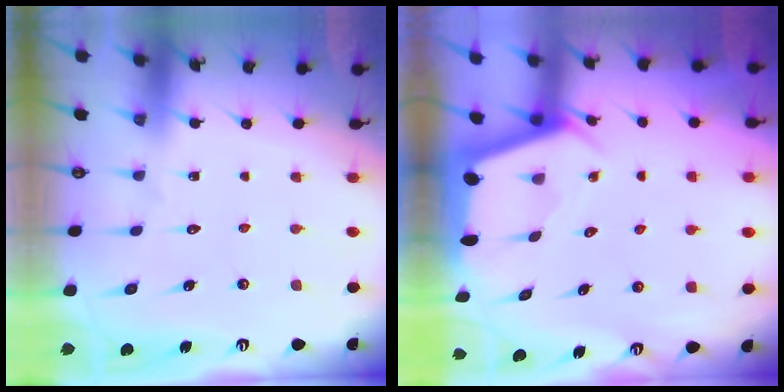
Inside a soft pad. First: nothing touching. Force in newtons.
{"total": 2.5, "press": 2.5, "slide": 0.3}